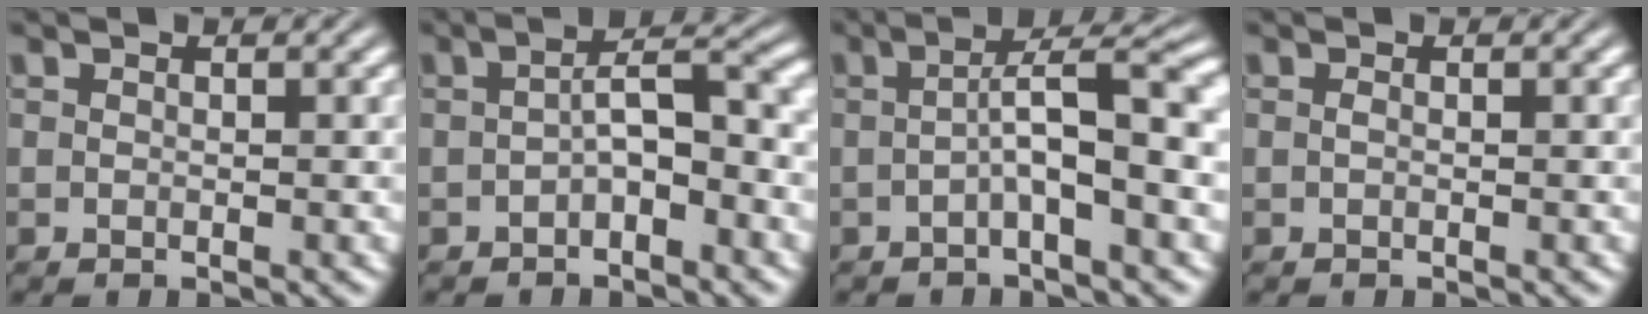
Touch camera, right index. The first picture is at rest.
{"total": 2.7, "force": [-0.8, -0.2, 2.6], "torque": [-0.029, 0.002, -0.010]}
{"total": 4.5, "force": [-0.5, -0.4, 4.5], "torque": [-0.055, 0.011, -0.009]}
{"total": 0.9, "force": [-0.3, -0.9, 0.0], "torque": [0.001, -0.005, 0.000]}